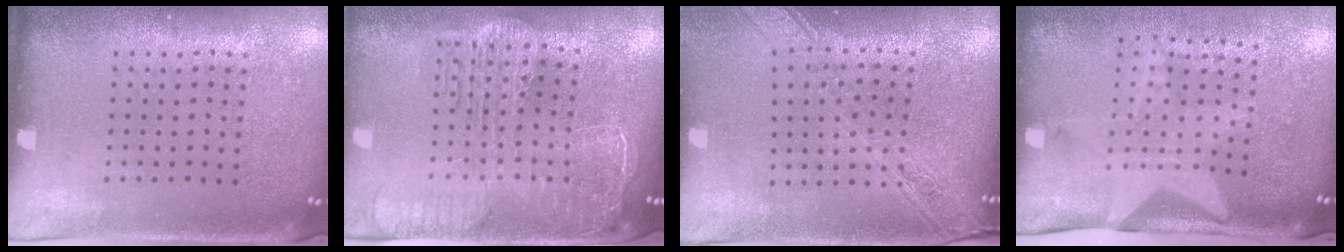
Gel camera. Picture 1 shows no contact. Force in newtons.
{"total": 2.5, "press": 2.2, "slide": 1.2}
{"total": 2.2, "press": 1.9, "slide": 1.2}
{"total": 2.1, "press": 1.5, "slide": 1.4}